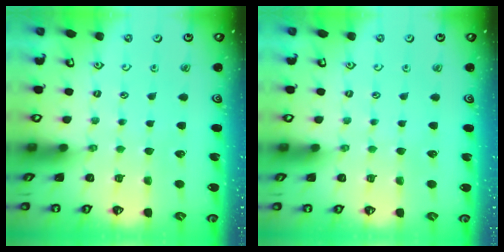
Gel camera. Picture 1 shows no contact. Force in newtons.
{"total": 0.0}